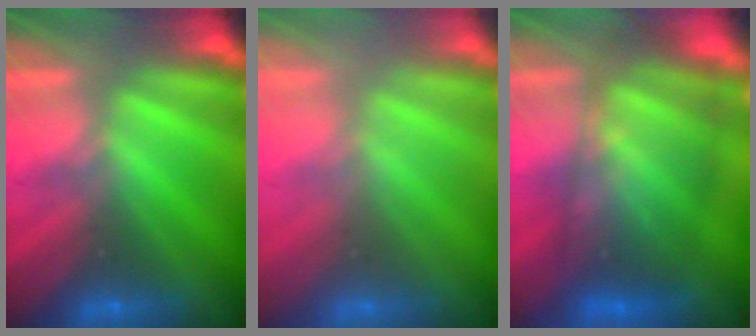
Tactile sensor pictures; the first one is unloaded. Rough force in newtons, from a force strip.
{"total": 2.7}
{"total": 5.9}